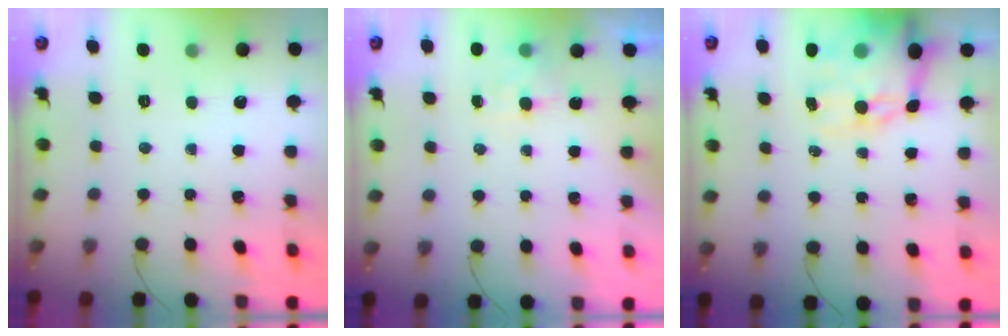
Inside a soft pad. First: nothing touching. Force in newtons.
{"total": 5.0, "press": 4.7, "slide": 1.5}
{"total": 14.6, "press": 14.1, "slide": 3.6}